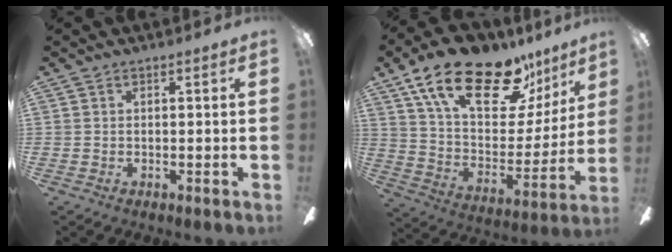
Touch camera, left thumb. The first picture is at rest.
{"total": 25.6, "force": [17.1, 10.5, 15.9], "torque": [-0.258, -0.095, 0.292]}